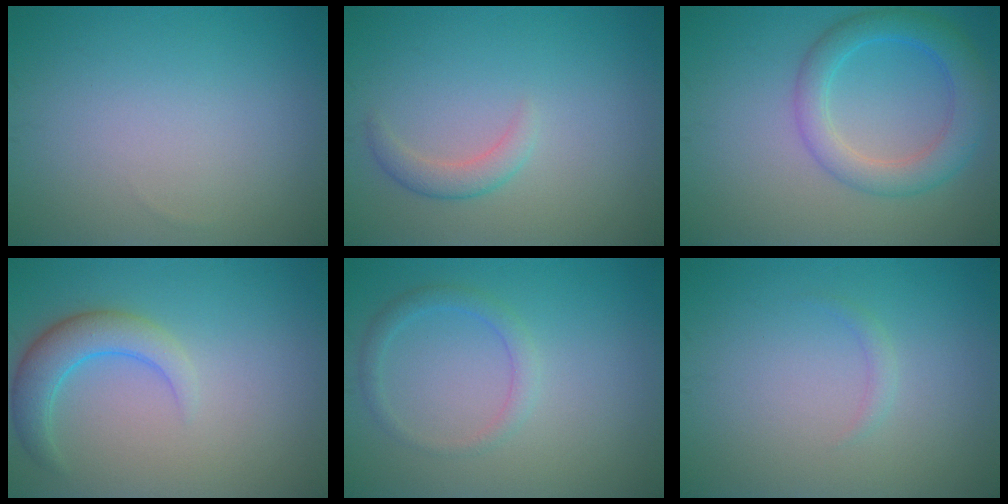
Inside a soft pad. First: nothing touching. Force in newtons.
{"total": 1.8, "press": 1.8, "slide": 0.1}
{"total": 4.6, "press": 4.6, "slide": 0.2}
{"total": 3.8, "press": 3.8, "slide": 0.4}
{"total": 1.8, "press": 1.8, "slide": 0.1}
{"total": 0.8, "press": 0.8, "slide": 0.0}